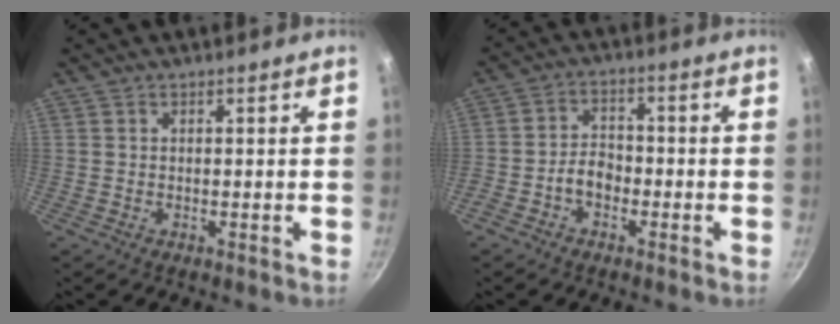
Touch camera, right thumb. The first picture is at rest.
{"total": 4.5, "force": [-2.2, 3.0, 2.4], "torque": [-0.029, 0.031, -0.044]}